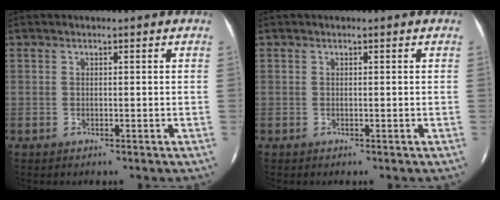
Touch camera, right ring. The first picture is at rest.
{"total": 0.0}